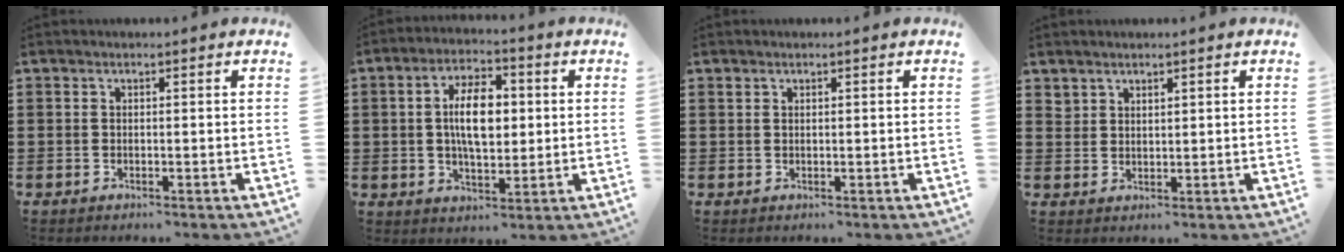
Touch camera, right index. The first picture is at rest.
{"total": 8.6, "force": [1.0, 4.1, 7.6], "torque": [-0.139, 0.008, 0.011]}
{"total": 0.7, "force": [0.5, 0.4, 0.1], "torque": [-0.003, 0.003, 0.010]}
{"total": 2.3, "force": [2.1, 0.9, 0.0], "torque": [-0.005, 0.005, 0.042]}